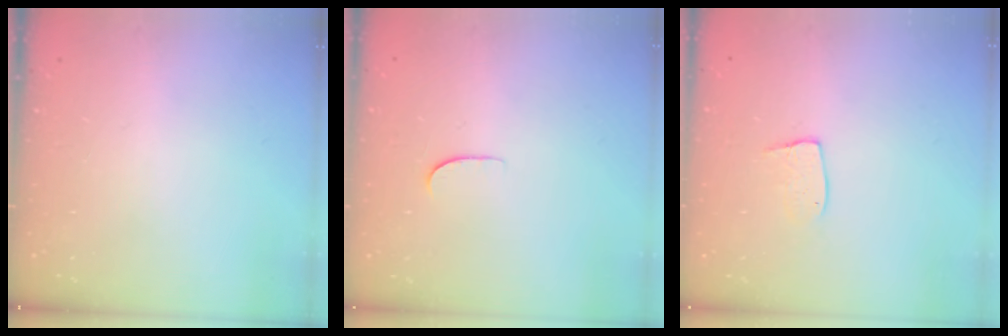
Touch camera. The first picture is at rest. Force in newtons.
{"total": 4.3, "press": 4.3, "slide": 0.2}
{"total": 5.9, "press": 5.9, "slide": 0.4}